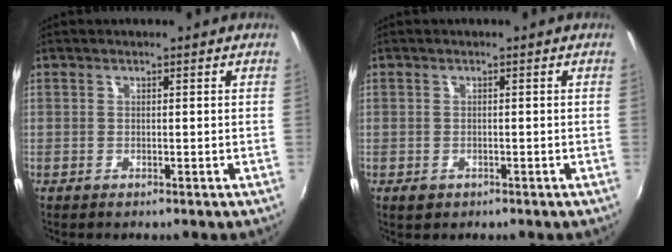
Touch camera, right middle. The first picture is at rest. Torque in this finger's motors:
{"motor_torque": [0.37, -0.26, 0.03, 0.00]}